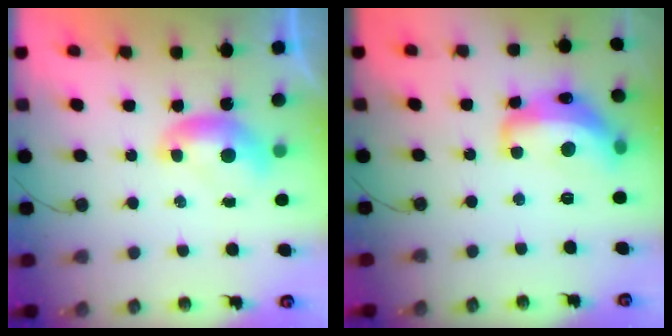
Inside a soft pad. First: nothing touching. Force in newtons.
{"total": 11.8, "press": 11.8, "slide": 0.7}